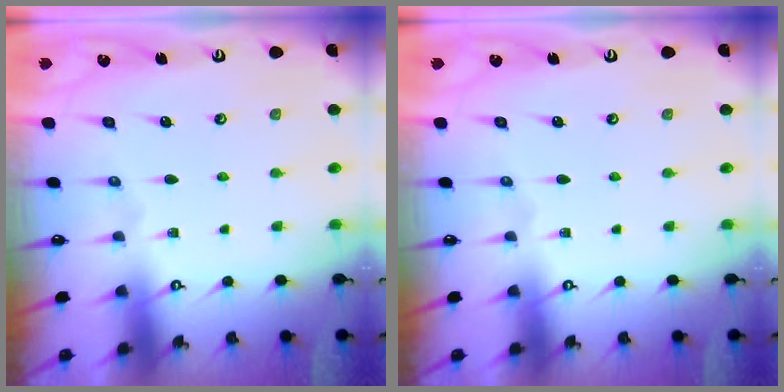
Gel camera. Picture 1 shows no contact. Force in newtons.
{"total": 0.0}